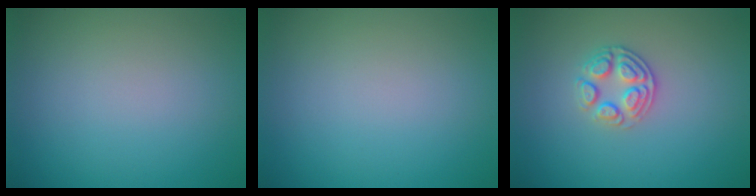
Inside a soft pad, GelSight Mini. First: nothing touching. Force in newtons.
{"total": 0.0}
{"total": 2.6, "press": 2.4, "slide": 1.1}